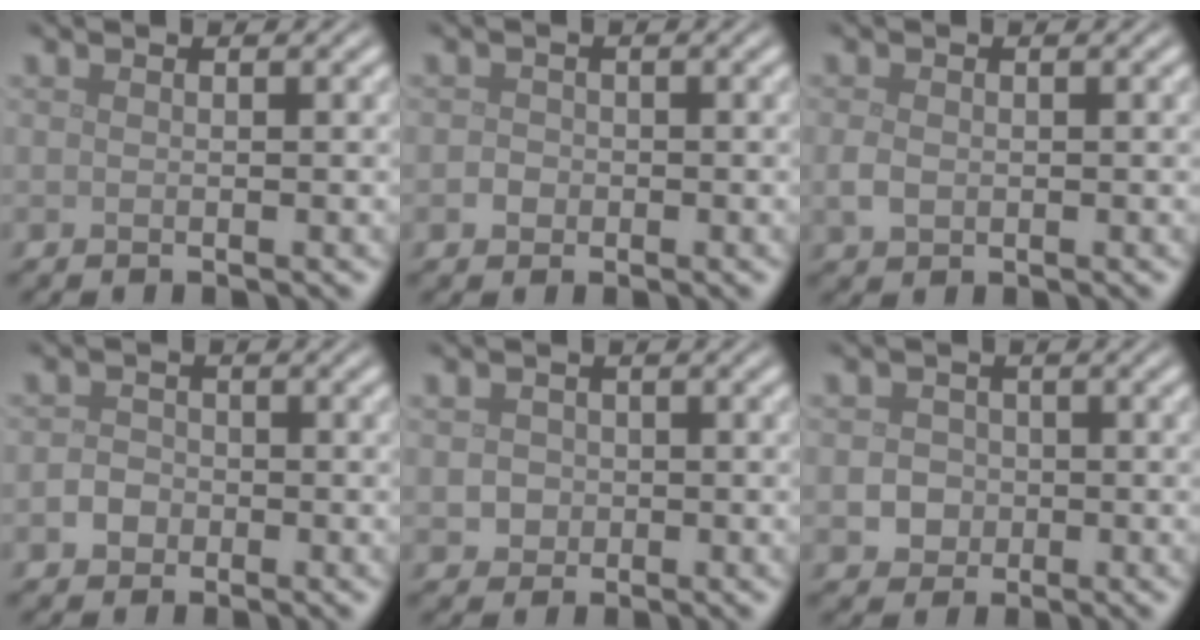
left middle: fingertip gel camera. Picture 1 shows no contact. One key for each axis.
{"total": 1.0, "fx": -0.3, "fy": 0.9, "fz": 0.3, "tx": 0.000, "ty": -0.001, "tz": -0.010}
{"total": 1.6, "fx": -0.2, "fy": 1.2, "fz": 1.0, "tx": -0.023, "ty": -0.004, "tz": -0.004}
{"total": 1.8, "fx": -0.6, "fy": 1.5, "fz": 0.7, "tx": -0.007, "ty": 0.002, "tz": -0.016}
{"total": 2.3, "fx": 0.2, "fy": 2.1, "fz": 0.8, "tx": -0.004, "ty": 0.008, "tz": 0.004}
{"total": 2.4, "fx": -0.4, "fy": 2.2, "fz": 0.8, "tx": 0.005, "ty": 0.000, "tz": -0.015}